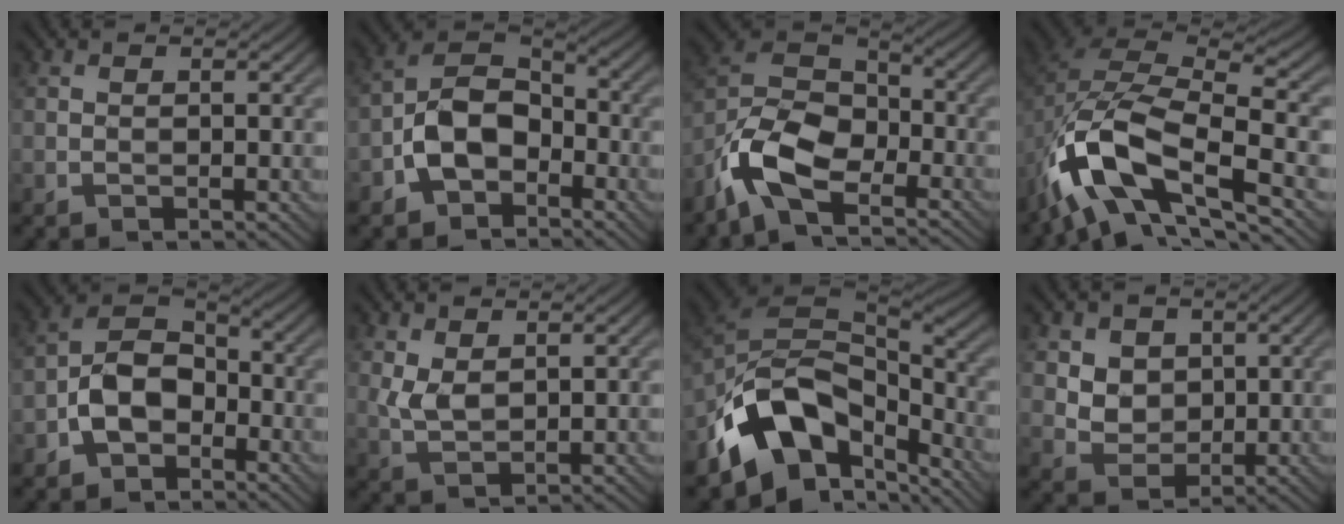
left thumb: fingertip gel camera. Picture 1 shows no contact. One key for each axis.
{"total": 7.6, "fx": -3.5, "fy": 4.9, "fz": 4.5, "tx": -0.081, "ty": 0.012, "tz": -0.083}
{"total": 11.2, "fx": -7.1, "fy": 5.3, "fz": 6.8, "tx": -0.149, "ty": -0.002, "tz": -0.157}
{"total": 13.6, "fx": -6.7, "fy": 6.4, "fz": 9.9, "tx": -0.203, "ty": -0.014, "tz": -0.132}
{"total": 6.8, "fx": -3.2, "fy": 4.5, "fz": 4.0, "tx": -0.071, "ty": 0.011, "tz": -0.072}
{"total": 3.0, "fx": 1.4, "fy": 1.5, "fz": 2.2, "tx": -0.059, "ty": 0.000, "tz": 0.033}
{"total": 12.8, "fx": -7.5, "fy": 7.6, "fz": 7.1, "tx": -0.140, "ty": -0.012, "tz": -0.140}
{"total": 4.6, "fx": 2.0, "fy": 3.8, "fz": 1.8, "tx": -0.066, "ty": -0.018, "tz": 0.047}